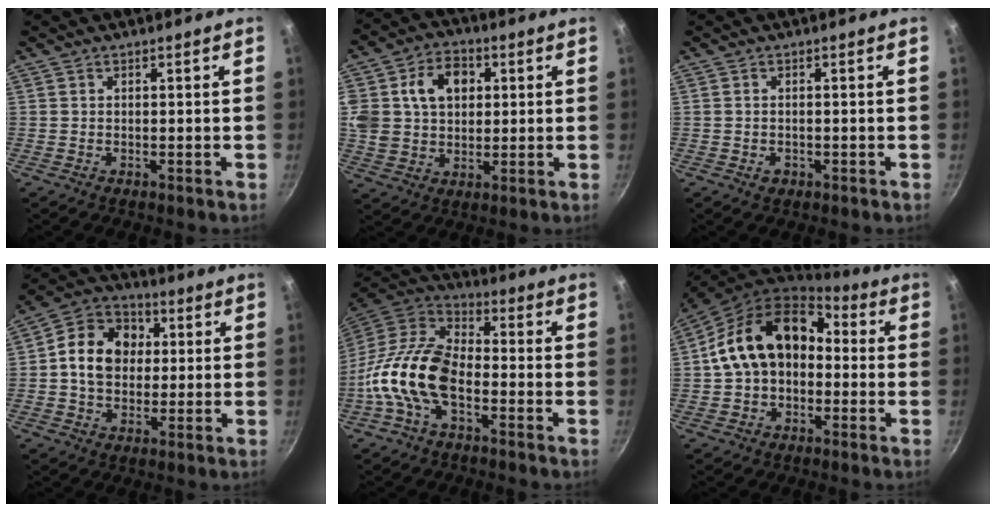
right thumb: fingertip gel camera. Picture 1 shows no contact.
{"total": 14.6, "force": [3.5, 11.4, 8.4], "torque": [-0.142, 0.014, 0.057]}
{"total": 1.5, "force": [-0.6, 1.1, 0.8], "torque": [-0.013, 0.002, -0.007]}
{"total": 12.6, "force": [1.3, 10.1, 7.5], "torque": [-0.100, 0.020, 0.004]}
{"total": 15.7, "force": [-4.7, 8.9, 12.0], "torque": [-0.215, 0.046, -0.107]}
{"total": 16.2, "force": [0.5, 11.8, 11.1], "torque": [-0.159, 0.050, -0.003]}